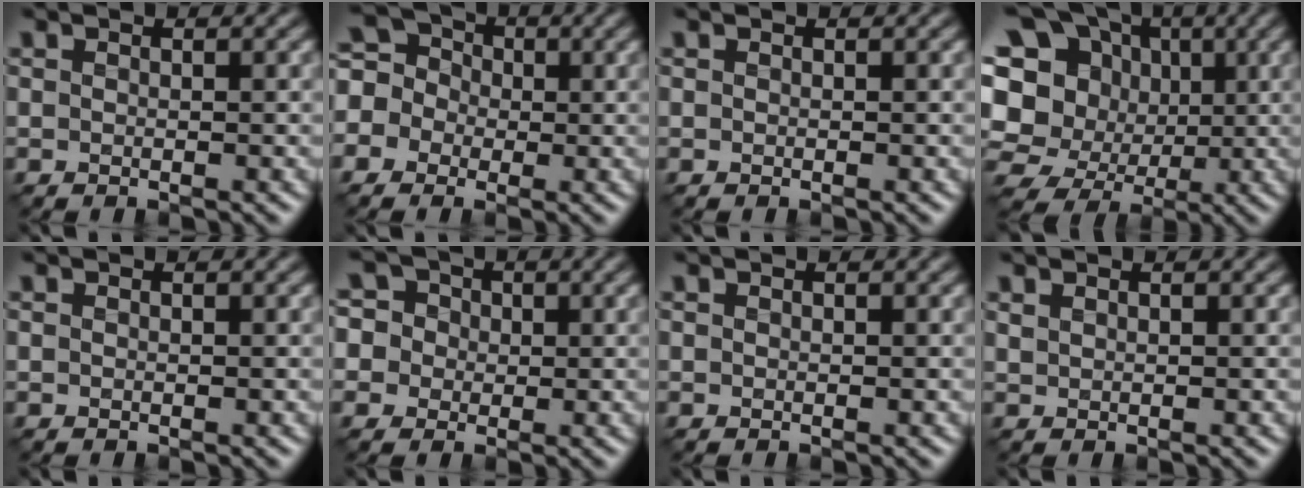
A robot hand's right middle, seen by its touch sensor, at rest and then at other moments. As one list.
[{"total": 5.7, "force": [-0.8, 5.3, 2.1], "torque": [-0.061, 0.031, -0.043]}, {"total": 0.0}, {"total": 16.4, "force": [0.3, 14.6, 7.4], "torque": [-0.195, 0.028, -0.011]}, {"total": 0.0}, {"total": 7.0, "force": [1.7, 6.3, 2.6], "torque": [-0.051, 0.043, -0.006]}, {"total": 0.0}, {"total": 0.6, "force": [0.6, 0.0, 0.2], "torque": [-0.011, 0.000, 0.017]}]